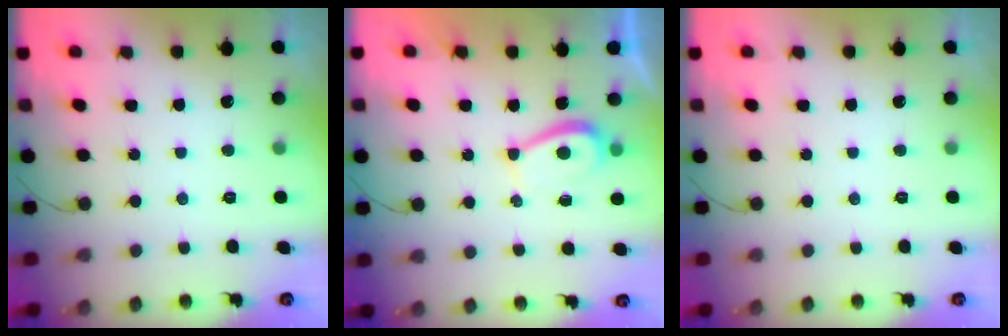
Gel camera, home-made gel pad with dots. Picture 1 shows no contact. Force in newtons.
{"total": 3.2, "press": 3.2, "slide": 0.6}
{"total": 0.0}